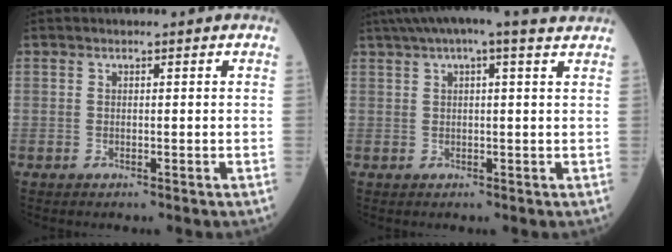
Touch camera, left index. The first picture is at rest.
{"total": 9.3, "force": [7.3, 0.7, 5.6], "torque": [-0.099, 0.045, 0.091]}